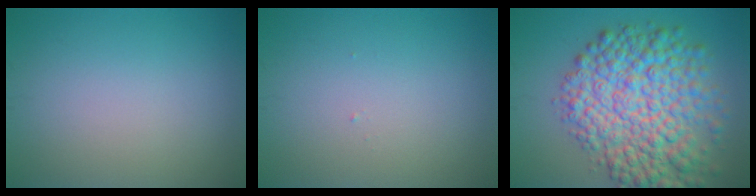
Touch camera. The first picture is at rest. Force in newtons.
{"total": 0.0}
{"total": 10.8, "press": 10.8, "slide": 0.2}